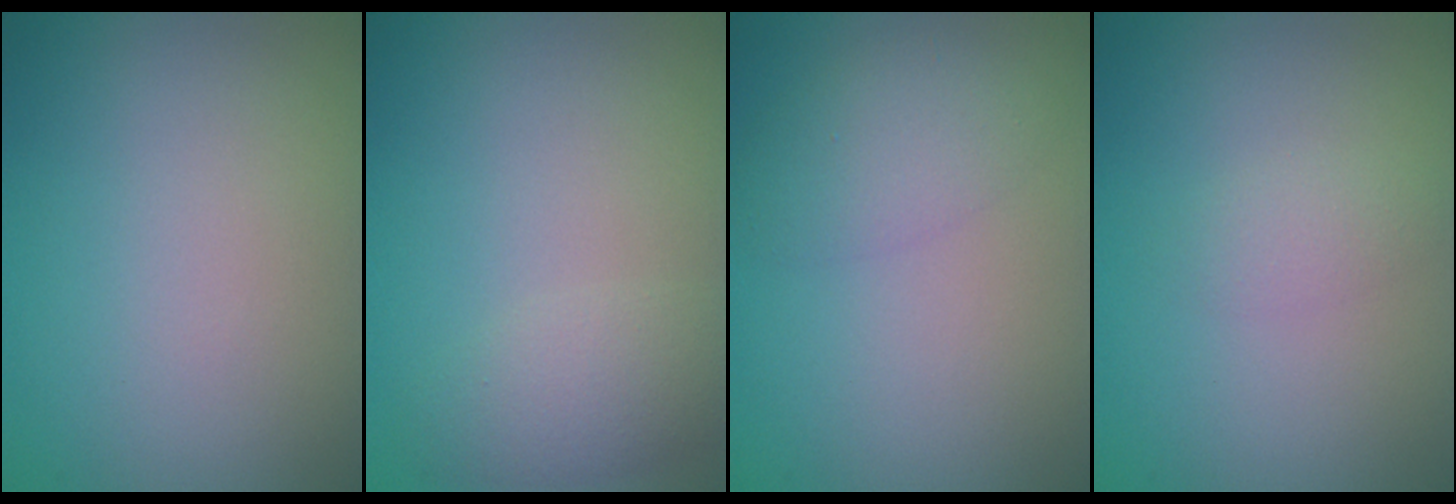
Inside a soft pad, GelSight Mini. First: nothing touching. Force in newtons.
{"total": 2.4, "press": 2.4, "slide": 0.1}
{"total": 2.7, "press": 2.7, "slide": 0.1}
{"total": 1.3, "press": 1.3, "slide": 0.0}